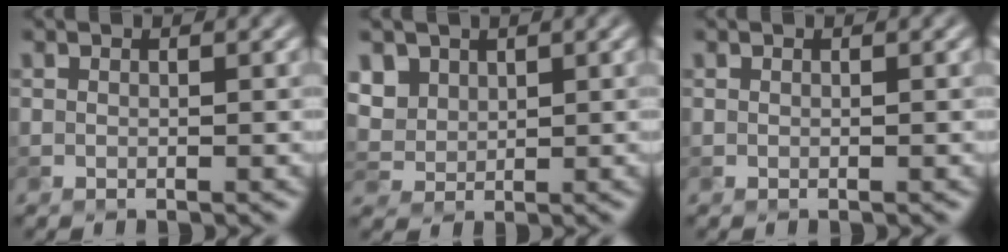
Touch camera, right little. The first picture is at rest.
{"total": 4.6, "force": [2.4, 3.3, 1.9], "torque": [-0.071, 0.004, 0.062]}
{"total": 0.0}